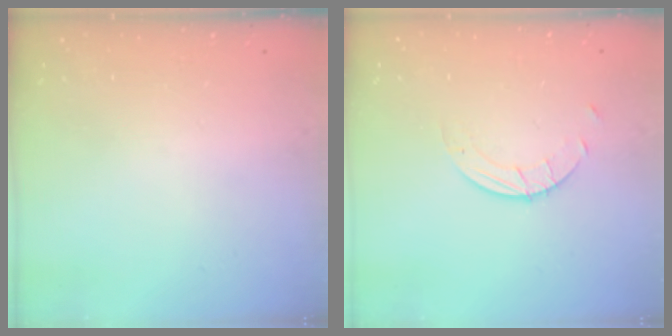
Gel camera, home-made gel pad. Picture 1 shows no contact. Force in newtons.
{"total": 2.6, "press": 2.6, "slide": 0.2}